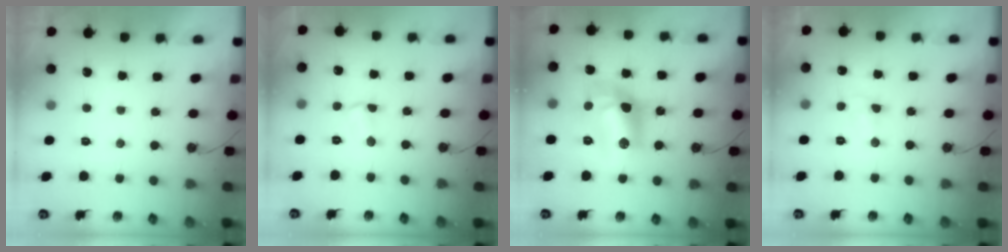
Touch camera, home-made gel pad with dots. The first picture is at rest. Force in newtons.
{"total": 2.5, "press": 2.4, "slide": 0.4}
{"total": 13.1, "press": 13.1, "slide": 0.9}
{"total": 5.3, "press": 5.2, "slide": 0.9}